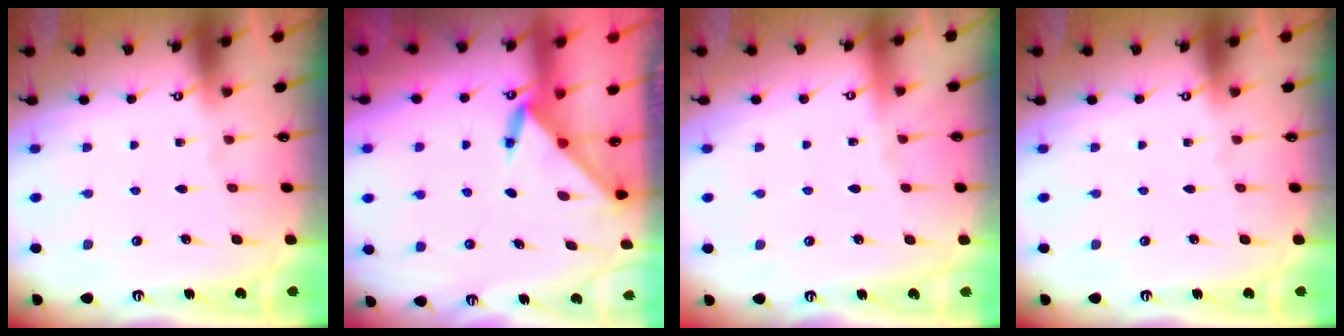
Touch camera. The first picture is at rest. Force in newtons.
{"total": 3.4, "press": 3.4, "slide": 0.4}
{"total": 0.7, "press": 0.6, "slide": 0.3}
{"total": 0.0}